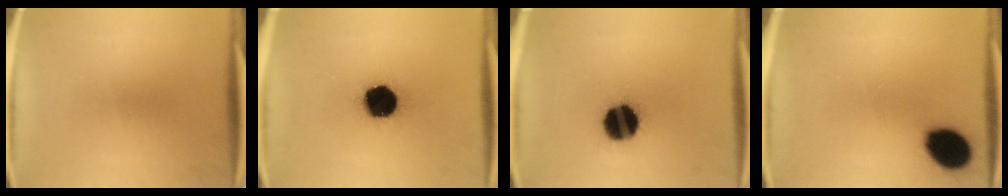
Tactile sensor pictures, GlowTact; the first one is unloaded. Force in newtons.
{"total": 17.5}
{"total": 15.3}
{"total": 12.0}